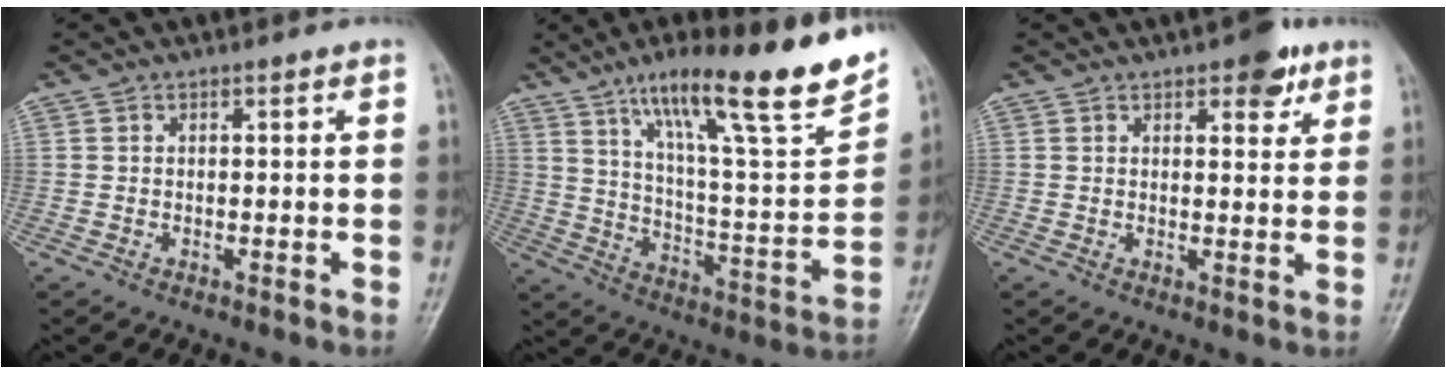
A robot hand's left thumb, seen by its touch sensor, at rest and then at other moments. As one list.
[{"total": 25.2, "force": [16.3, 4.3, 18.7], "torque": [-0.262, -0.054, 0.265]}, {"total": 5.7, "force": [3.5, 2.6, 3.8], "torque": [-0.026, -0.014, 0.041]}]